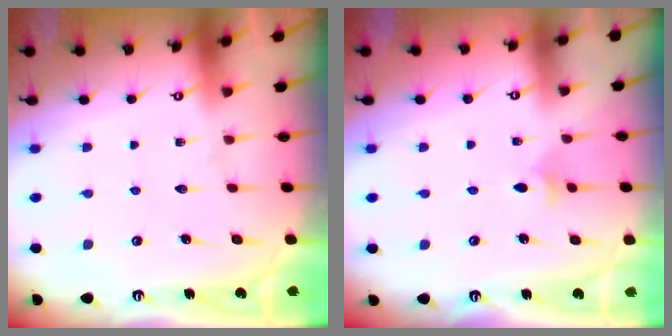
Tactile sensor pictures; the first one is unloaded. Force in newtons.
{"total": 3.1, "press": 3.1, "slide": 0.6}